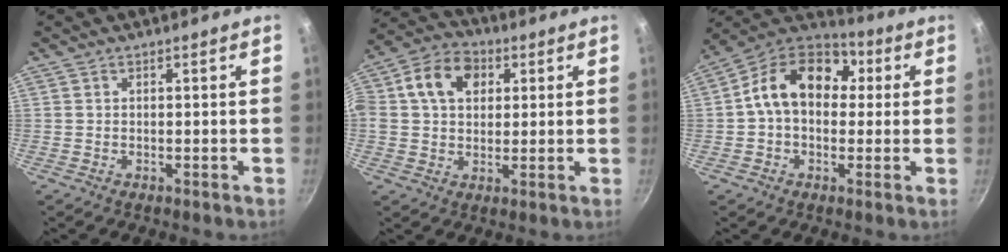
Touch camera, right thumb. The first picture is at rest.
{"total": 12.0, "force": [3.1, 9.1, 7.3], "torque": [-0.114, 0.018, 0.031]}
{"total": 16.0, "force": [2.4, 11.7, 10.7], "torque": [-0.139, 0.032, 0.018]}